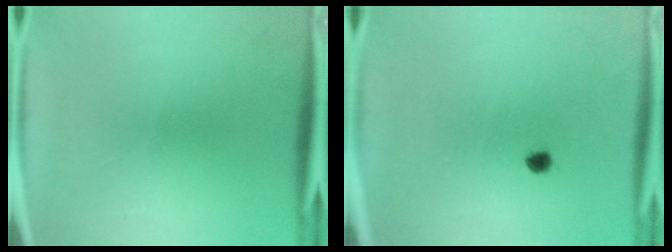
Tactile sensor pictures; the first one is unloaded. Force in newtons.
{"total": 1.4}